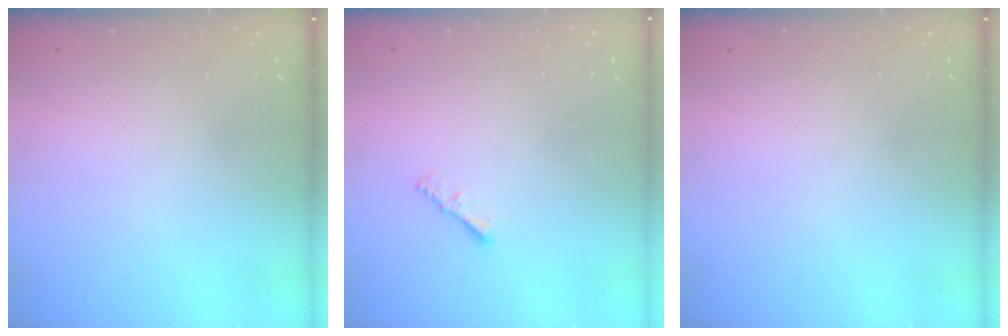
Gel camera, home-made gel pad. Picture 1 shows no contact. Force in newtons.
{"total": 1.3, "press": 1.2, "slide": 0.4}
{"total": 0.0}